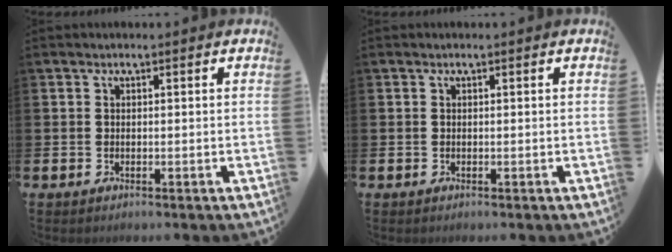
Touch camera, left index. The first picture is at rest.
{"total": 0.0}